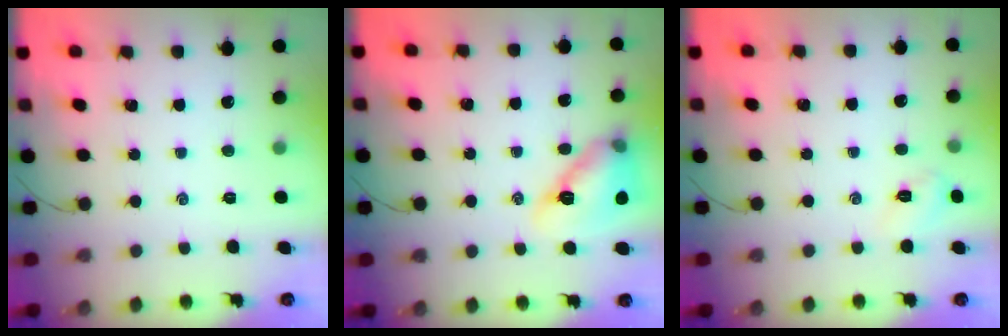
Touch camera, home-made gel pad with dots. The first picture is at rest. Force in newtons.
{"total": 14.4, "press": 14.0, "slide": 3.7}
{"total": 6.0, "press": 5.8, "slide": 1.6}